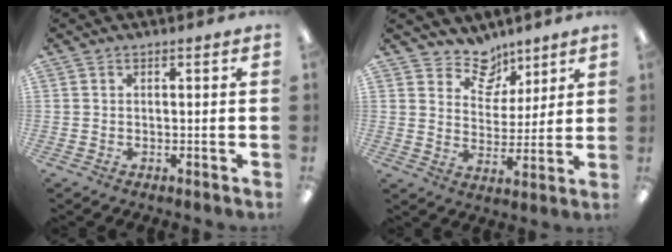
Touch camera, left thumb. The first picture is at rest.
{"total": 10.0, "force": [7.5, 6.3, 2.1], "torque": [-0.031, -0.056, 0.140]}